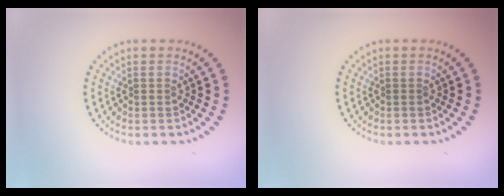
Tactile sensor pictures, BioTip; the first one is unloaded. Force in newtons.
{"total": 0.0}